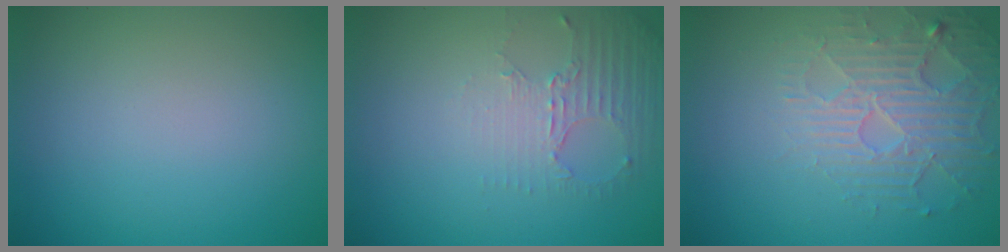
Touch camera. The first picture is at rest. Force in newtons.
{"total": 2.5, "press": 1.7, "slide": 1.8}
{"total": 5.0, "press": 3.4, "slide": 3.6}